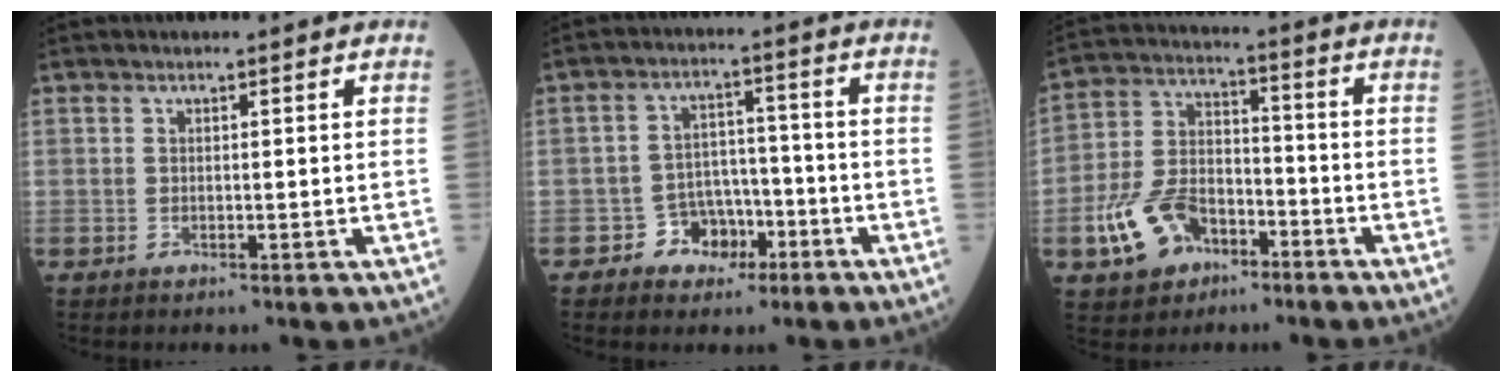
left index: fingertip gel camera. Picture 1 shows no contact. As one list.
[{"total": 5.5, "force": [-3.1, 4.3, 1.5], "torque": [-0.020, 0.014, -0.047]}, {"total": 11.1, "force": [-5.7, 7.0, 6.4], "torque": [-0.151, 0.011, -0.103]}]